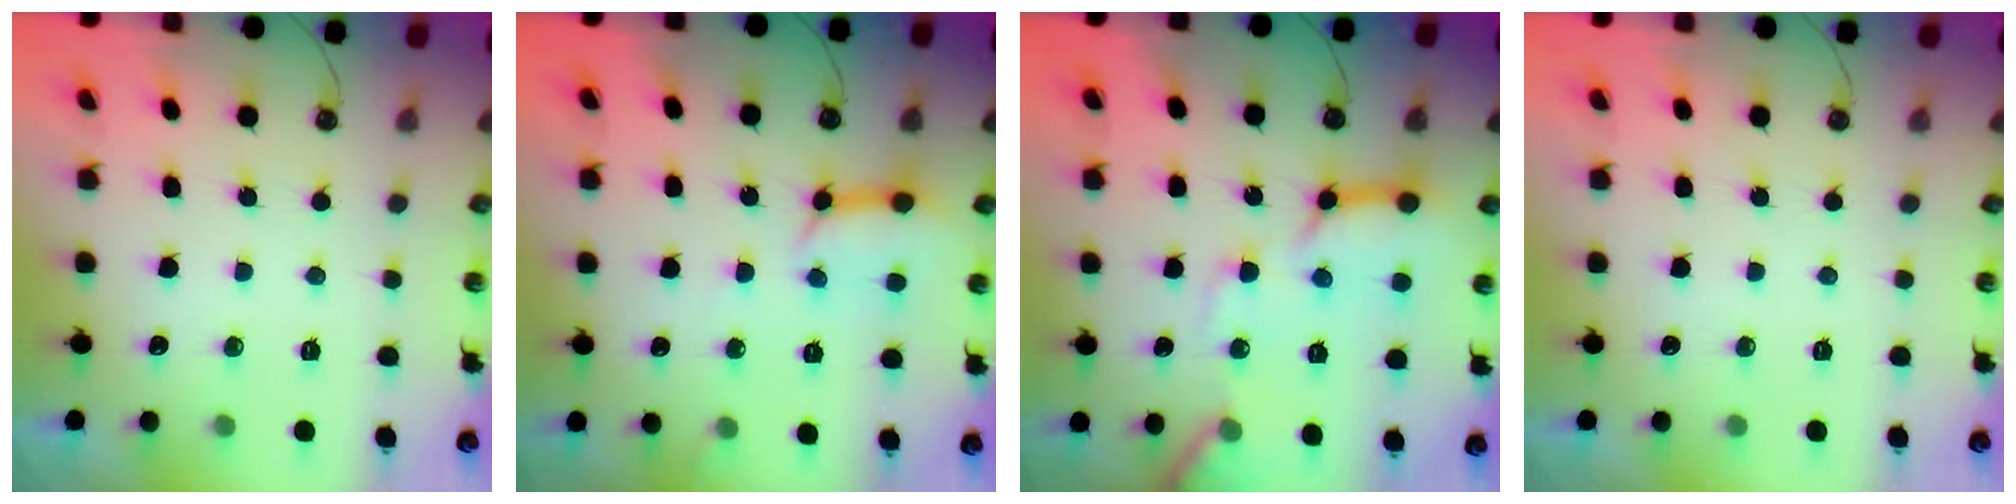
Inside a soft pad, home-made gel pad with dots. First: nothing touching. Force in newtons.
{"total": 9.8, "press": 9.7, "slide": 1.4}
{"total": 16.1, "press": 16.0, "slide": 1.8}
{"total": 0.0}